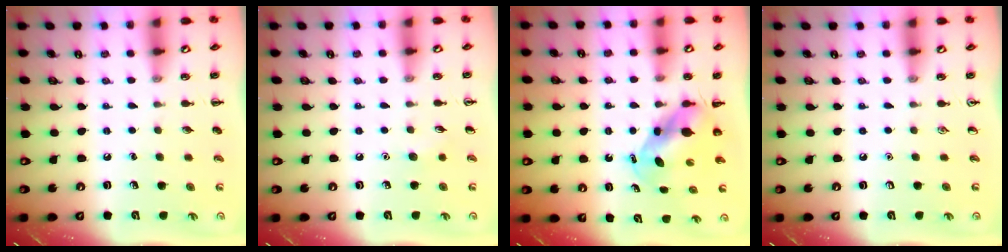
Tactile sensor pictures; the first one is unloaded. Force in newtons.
{"total": 3.9, "press": 3.8, "slide": 1.0}
{"total": 5.4, "press": 5.3, "slide": 0.6}
{"total": 0.0}